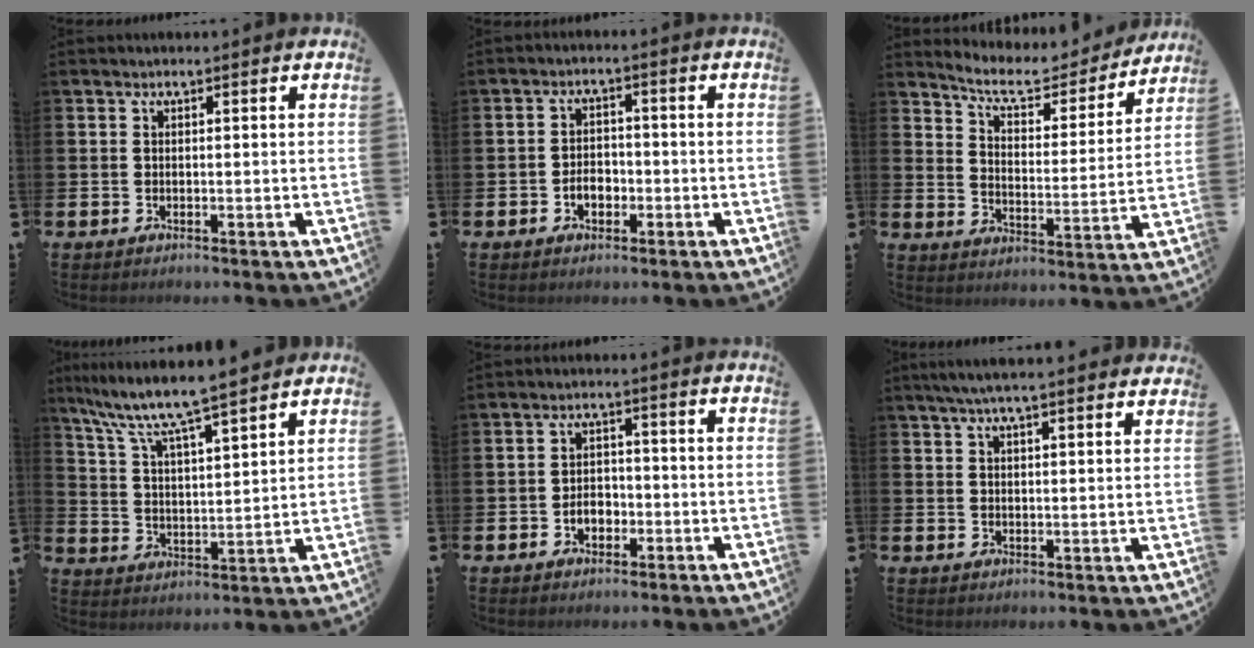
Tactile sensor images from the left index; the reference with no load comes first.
{"total": 2.9, "force": [-1.1, 2.0, 1.8], "torque": [-0.022, -0.001, -0.027]}
{"total": 7.5, "force": [6.9, 2.1, 2.2], "torque": [-0.062, -0.051, 0.114]}
{"total": 8.4, "force": [7.7, 0.4, 3.3], "torque": [-0.096, -0.053, 0.129]}
{"total": 2.9, "force": [-1.1, 2.1, 1.7], "torque": [-0.020, -0.001, -0.027]}
{"total": 5.0, "force": [4.7, 0.1, 1.7], "torque": [-0.039, -0.014, 0.084]}